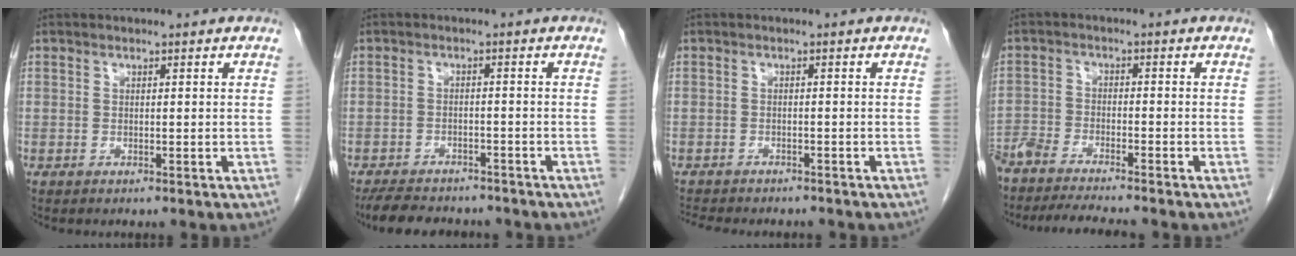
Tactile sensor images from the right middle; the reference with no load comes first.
{"total": 9.9, "force": [-8.6, 3.3, 3.6], "torque": [-0.061, -0.005, -0.121]}
{"total": 8.2, "force": [-7.2, 2.4, 3.0], "torque": [-0.049, 0.000, -0.096]}
{"total": 10.7, "force": [-9.8, 0.4, 4.4], "torque": [-0.064, -0.016, -0.157]}